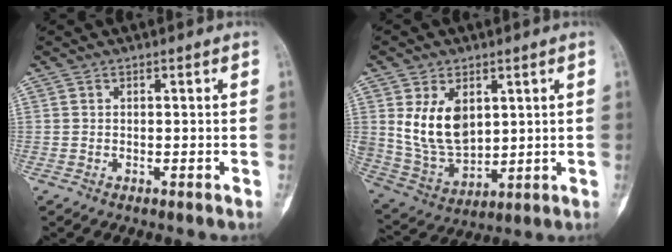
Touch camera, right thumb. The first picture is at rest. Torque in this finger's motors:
{"motor_torque": [-0.30, 2.04, 0.84, 0.76, 0.34]}